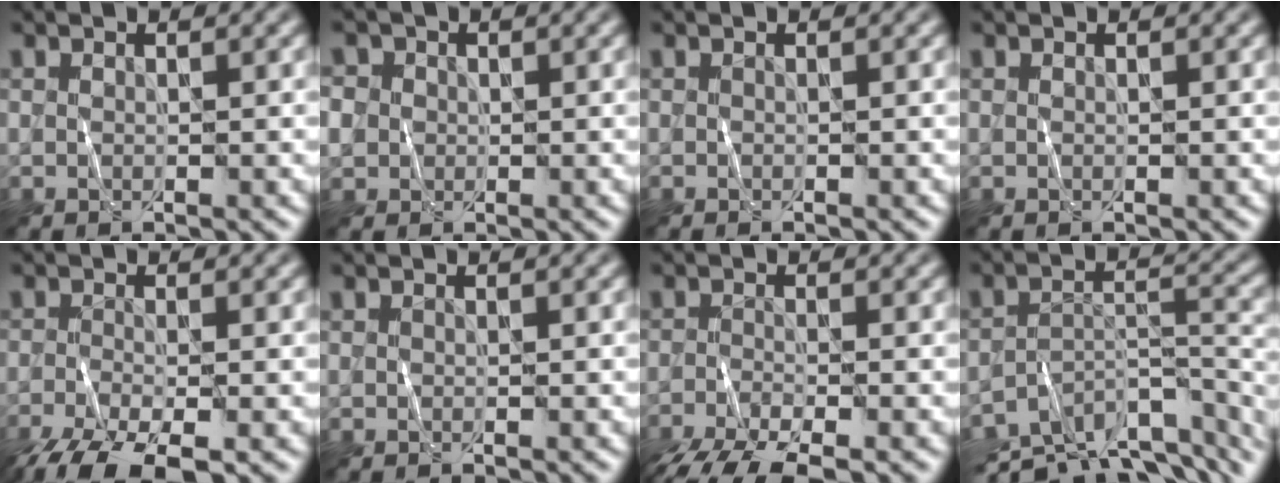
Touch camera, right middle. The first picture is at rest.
{"total": 4.5, "force": [0.6, 4.1, 1.6], "torque": [-0.036, 0.027, -0.008]}
{"total": 0.0}
{"total": 0.0}
{"total": 7.4, "force": [-4.8, 2.5, 5.0], "torque": [-0.102, -0.030, -0.091]}
{"total": 0.0}
{"total": 6.2, "force": [-4.6, 1.6, 3.8], "torque": [-0.071, -0.022, -0.088]}
{"total": 10.6, "force": [-8.1, 3.6, 5.7], "torque": [-0.099, -0.007, -0.119]}